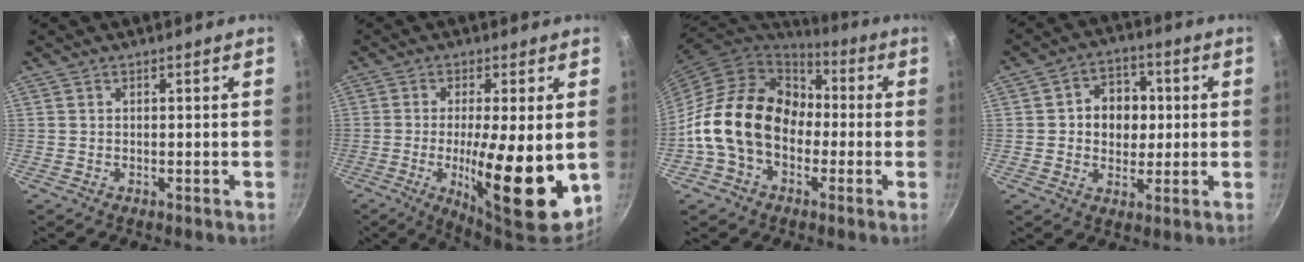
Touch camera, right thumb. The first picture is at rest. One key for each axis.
{"total": 17.4, "fx": -2.3, "fy": 4.5, "fz": 16.7, "tx": -0.249, "ty": -0.012, "tz": -0.030}
{"total": 18.4, "fx": -2.0, "fy": 14.0, "fz": 11.9, "tx": -0.175, "ty": 0.049, "tz": -0.044}
{"total": 9.6, "fx": 1.0, "fy": 7.8, "fz": 5.6, "tx": -0.044, "ty": 0.005, "tz": 0.008}